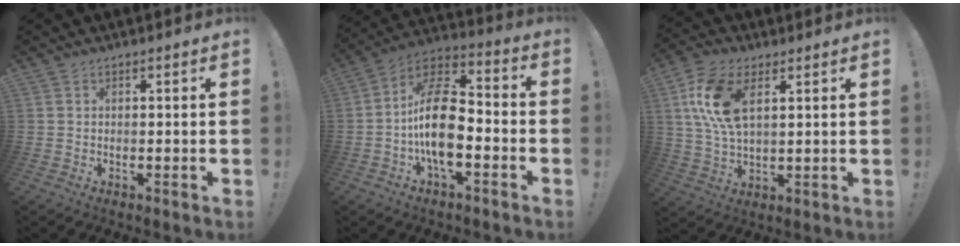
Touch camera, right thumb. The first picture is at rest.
{"total": 17.1, "force": [-3.8, 8.7, 14.2], "torque": [-0.271, 0.025, -0.063]}
{"total": 13.0, "force": [4.5, 6.9, 10.1], "torque": [-0.219, -0.008, 0.083]}